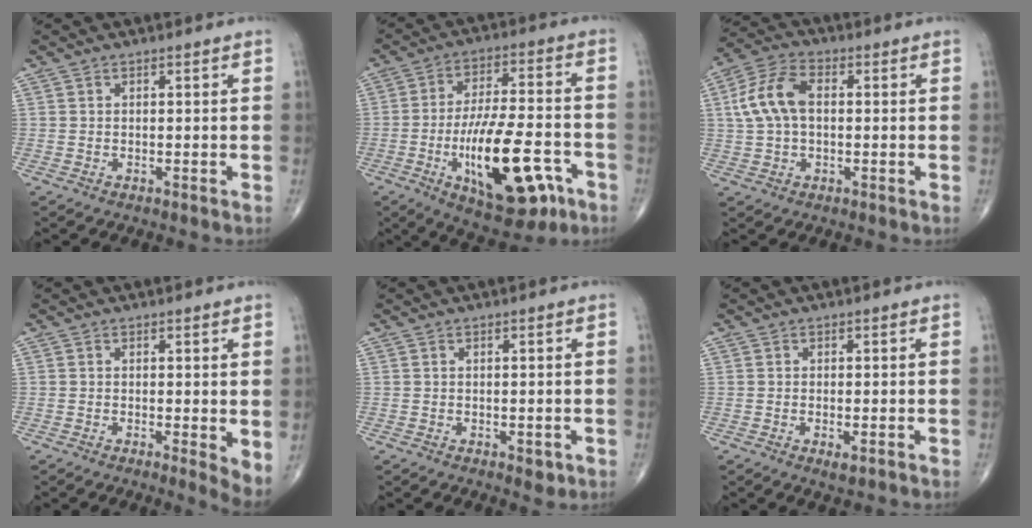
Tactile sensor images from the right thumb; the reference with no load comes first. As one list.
[{"total": 20.1, "force": [-7.3, 7.9, 17.0], "torque": [-0.265, 0.025, -0.103]}, {"total": 9.8, "force": [1.0, 5.9, 7.8], "torque": [-0.163, 0.026, 0.016]}, {"total": 3.6, "force": [0.3, 1.0, 3.4], "torque": [-0.046, -0.010, 0.000]}, {"total": 1.8, "force": [-0.5, 1.1, 1.4], "torque": [-0.008, -0.002, -0.004]}, {"total": 1.7, "force": [-0.6, 0.6, 1.5], "torque": [-0.031, -0.006, -0.010]}]